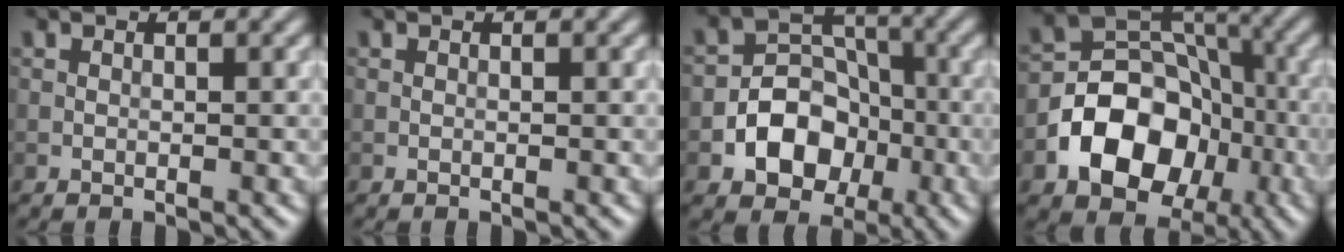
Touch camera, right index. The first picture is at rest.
{"total": 0.0}
{"total": 6.4, "force": [-2.2, 4.9, 3.4], "torque": [-0.029, 0.004, -0.046]}
{"total": 9.6, "force": [-3.2, 7.1, 5.5], "torque": [-0.073, 0.004, -0.059]}